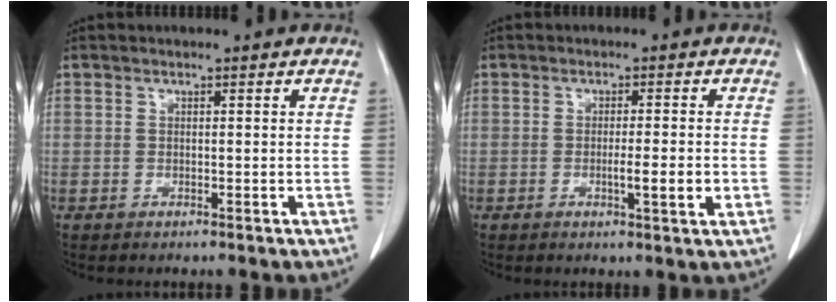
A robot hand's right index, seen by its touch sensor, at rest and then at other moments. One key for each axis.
{"total": 4.2, "fx": -0.9, "fy": 0.1, "fz": 4.1, "tx": -0.066, "ty": -0.006, "tz": -0.013}